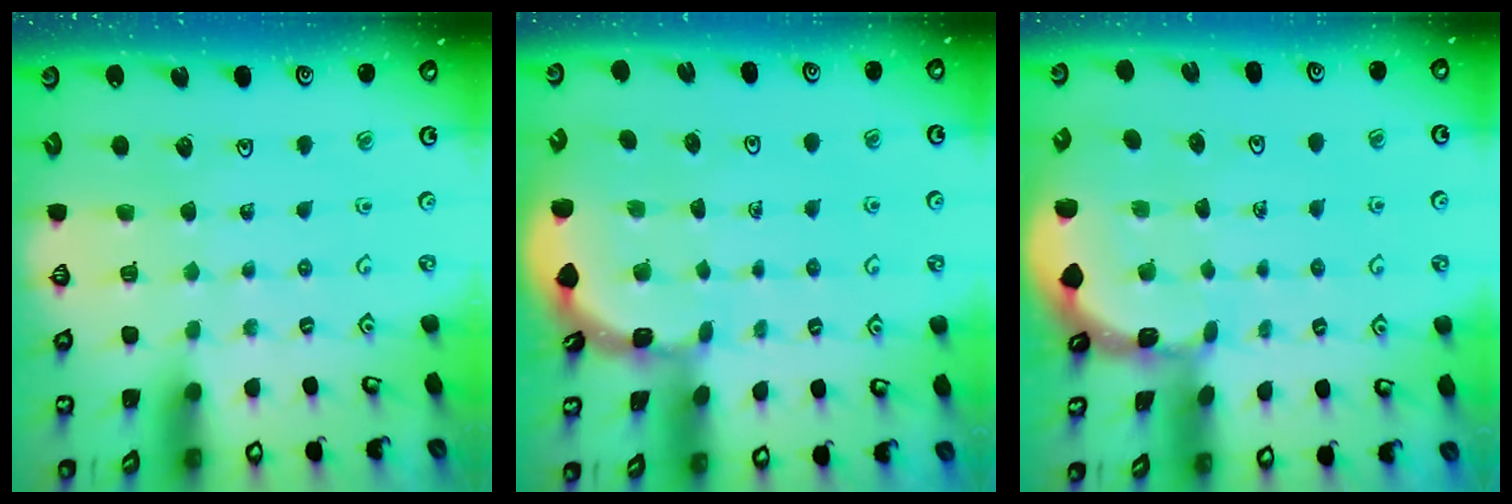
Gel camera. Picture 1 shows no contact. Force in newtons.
{"total": 1.8, "press": 1.8, "slide": 0.1}
{"total": 1.0, "press": 1.0, "slide": 0.2}